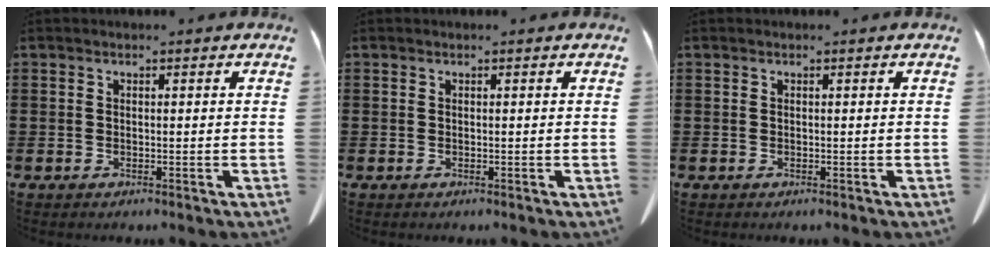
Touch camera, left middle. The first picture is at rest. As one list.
[{"total": 0.0}, {"total": 0.0}]